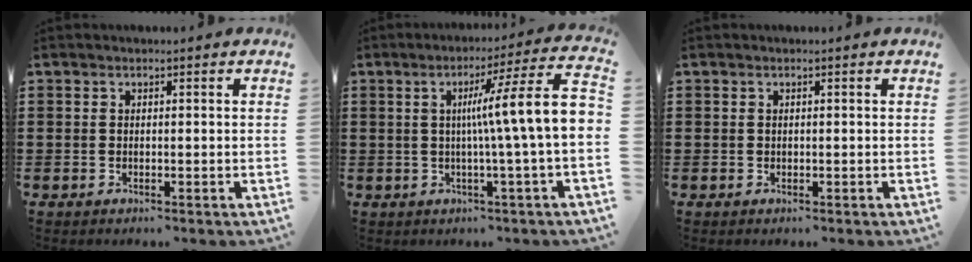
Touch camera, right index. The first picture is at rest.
{"total": 10.6, "force": [0.8, -0.2, 10.6], "torque": [-0.176, -0.017, 0.005]}
{"total": 0.0}